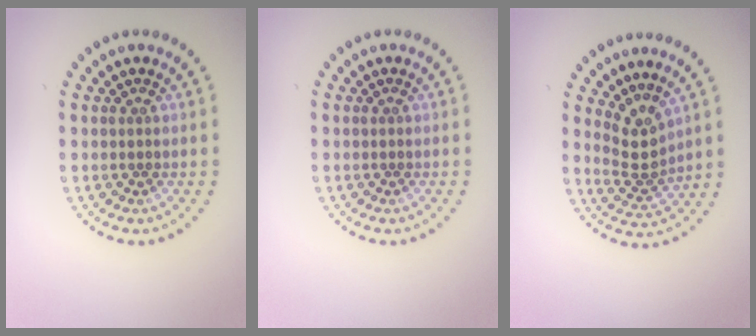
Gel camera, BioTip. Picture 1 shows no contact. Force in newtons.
{"total": 0.0}
{"total": 2.9, "press": 2.2, "slide": 2.0}